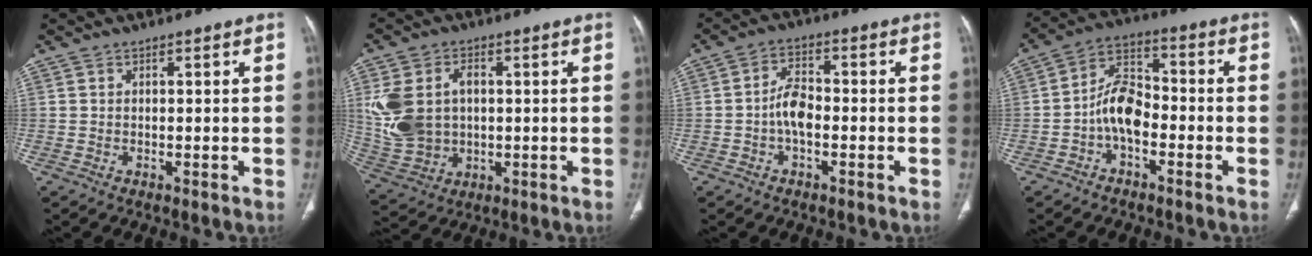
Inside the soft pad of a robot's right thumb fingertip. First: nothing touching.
{"total": 13.7, "force": [1.4, 10.2, 9.0], "torque": [-0.173, 0.010, 0.043]}
{"total": 5.2, "force": [-1.4, 2.8, 4.2], "torque": [-0.072, 0.019, -0.031]}
{"total": 8.7, "force": [-2.7, 5.0, 6.6], "torque": [-0.108, 0.038, -0.059]}